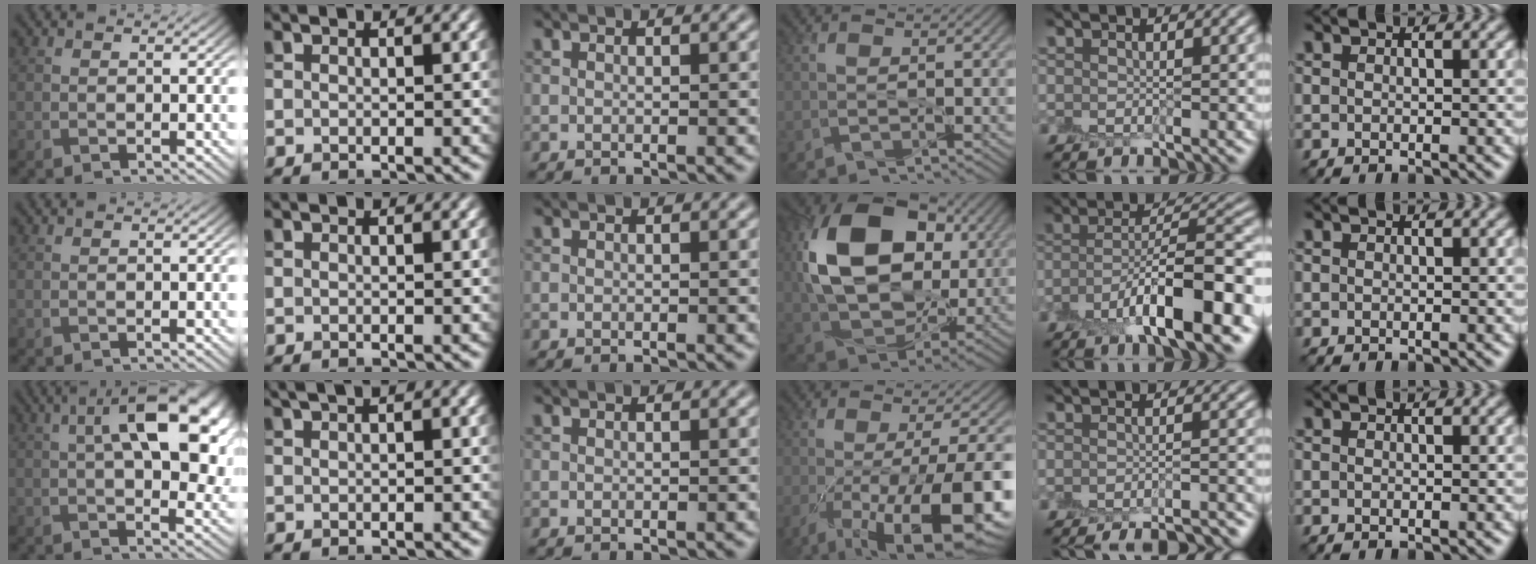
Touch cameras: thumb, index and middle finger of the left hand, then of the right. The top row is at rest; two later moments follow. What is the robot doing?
{"motion": "peel", "object": "envelope seal"}